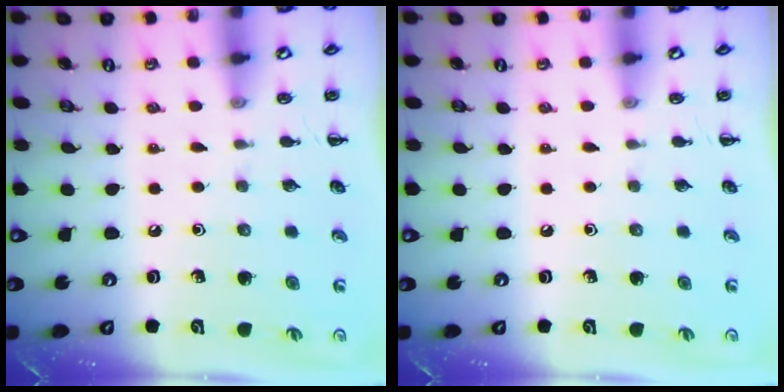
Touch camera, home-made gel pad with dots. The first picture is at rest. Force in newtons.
{"total": 0.0}